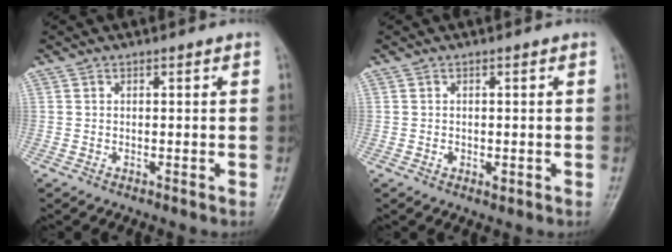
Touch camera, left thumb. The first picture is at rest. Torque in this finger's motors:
{"motor_torque": [-0.05, 0.06, -0.08, -0.10, 0.00]}